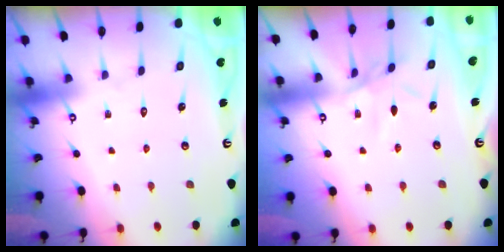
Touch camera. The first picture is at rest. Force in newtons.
{"total": 4.1, "press": 4.0, "slide": 0.5}